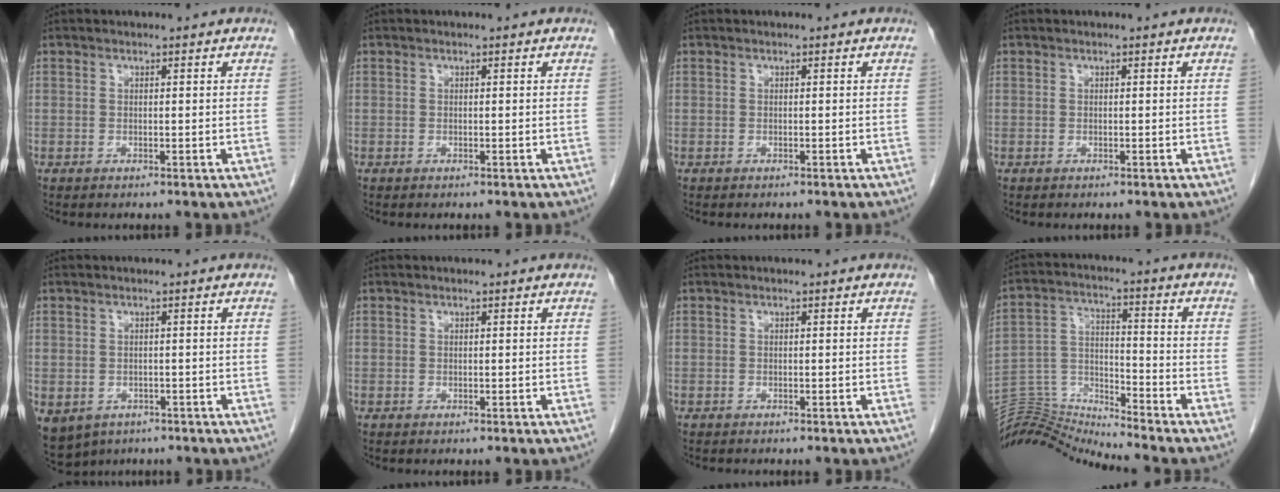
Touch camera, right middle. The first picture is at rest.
{"total": 0.0}
{"total": 1.0, "force": [-0.8, 0.2, 0.4], "torque": [-0.008, -0.002, -0.011]}
{"total": 0.0}
{"total": 13.5, "force": [-6.7, 10.5, 5.2], "torque": [-0.159, -0.015, -0.079]}
{"total": 0.0}
{"total": 0.7, "force": [-0.6, 0.1, 0.2], "torque": [-0.008, -0.002, -0.011]}
{"total": 11.5, "force": [-11.2, -2.3, -0.5], "torque": [0.006, 0.046, -0.208]}